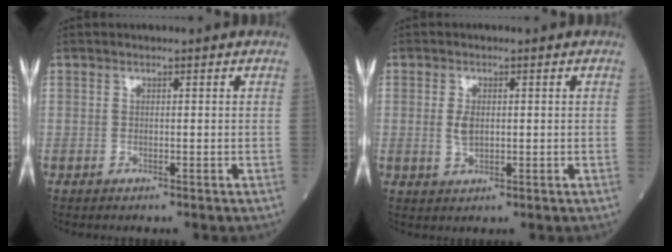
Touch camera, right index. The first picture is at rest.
{"total": 2.6, "force": [0.1, 1.4, 2.2], "torque": [-0.047, -0.003, 0.005]}